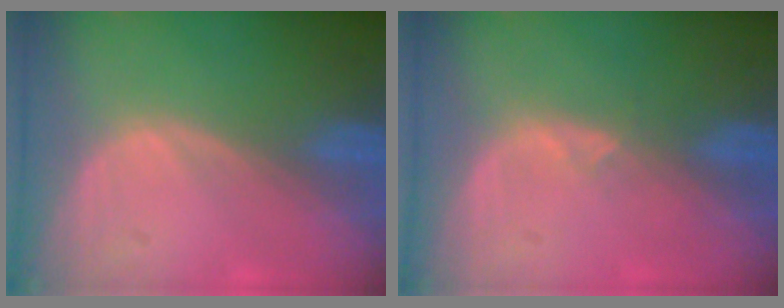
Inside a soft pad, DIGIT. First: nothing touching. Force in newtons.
{"total": 0.9, "press": 0.9, "slide": 0.3}